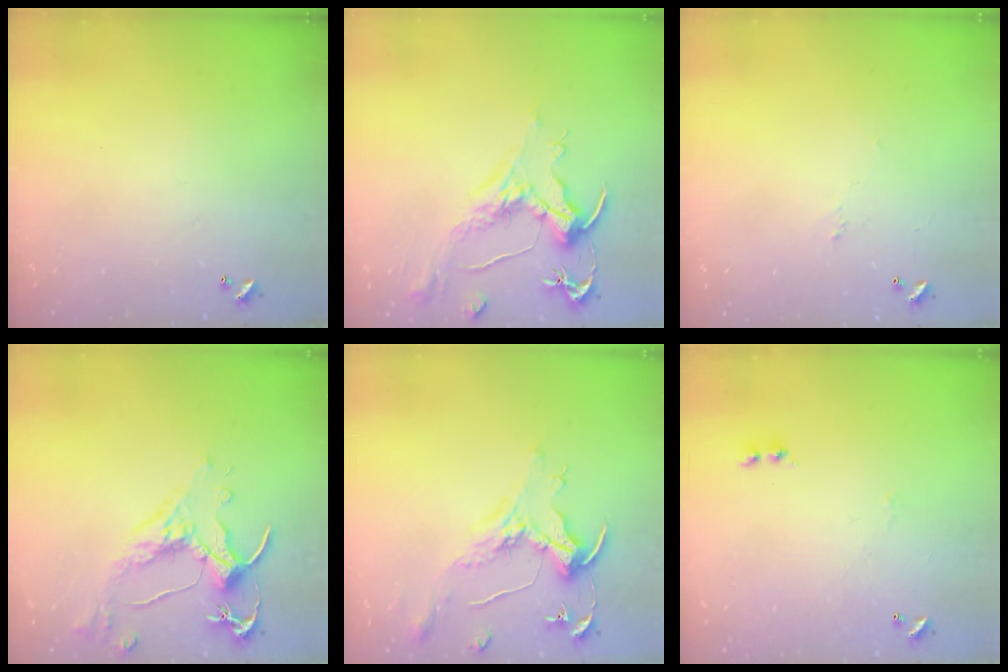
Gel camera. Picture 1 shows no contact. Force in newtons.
{"total": 1.6, "press": 0.8, "slide": 1.4}
{"total": 0.9, "press": 0.6, "slide": 0.7}
{"total": 2.6, "press": 2.2, "slide": 1.4}
{"total": 1.6, "press": 1.4, "slide": 0.7}
{"total": 1.7, "press": 1.6, "slide": 0.6}